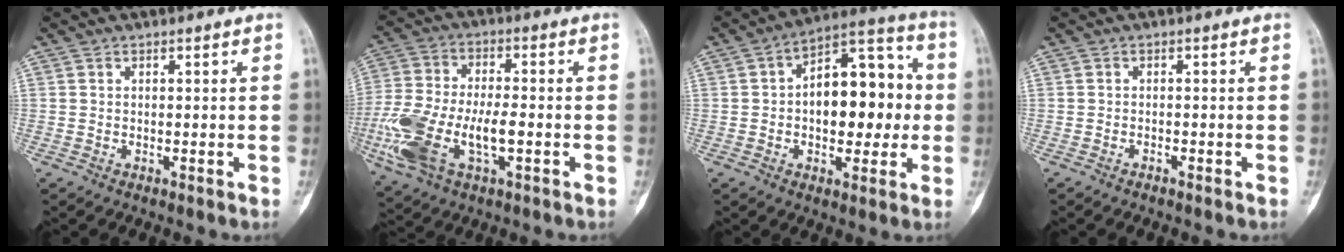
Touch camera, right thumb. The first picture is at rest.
{"total": 16.3, "force": [-4.3, 8.0, 13.5], "torque": [-0.296, 0.015, -0.076]}
{"total": 17.6, "force": [0.3, 10.2, 14.3], "torque": [-0.162, 0.035, 0.000]}
{"total": 0.9, "force": [-0.7, 0.3, 0.5], "torque": [-0.016, 0.006, -0.011]}